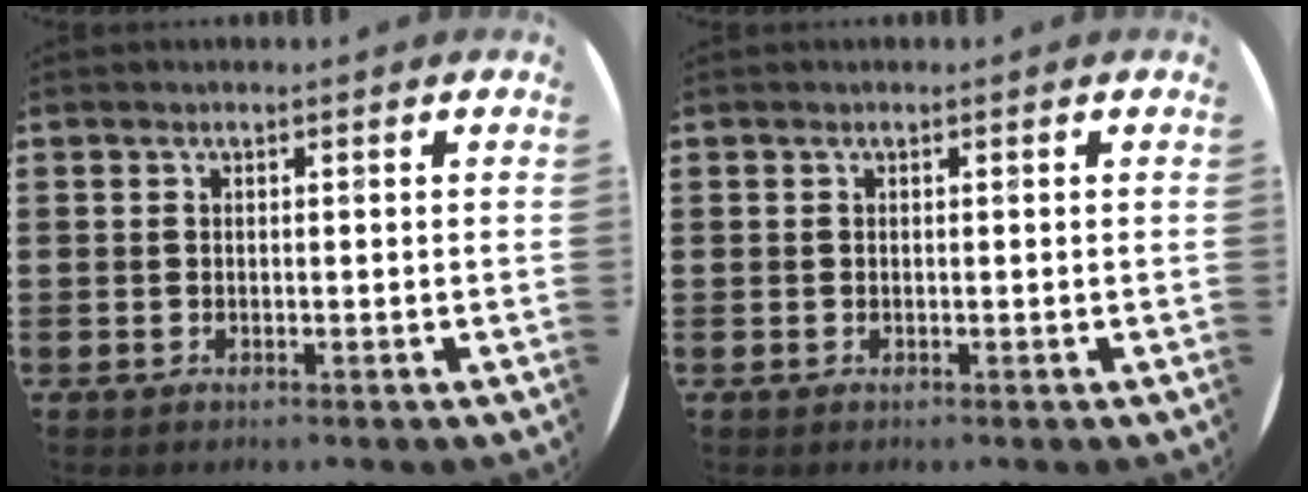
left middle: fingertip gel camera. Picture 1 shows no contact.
{"total": 0.0}